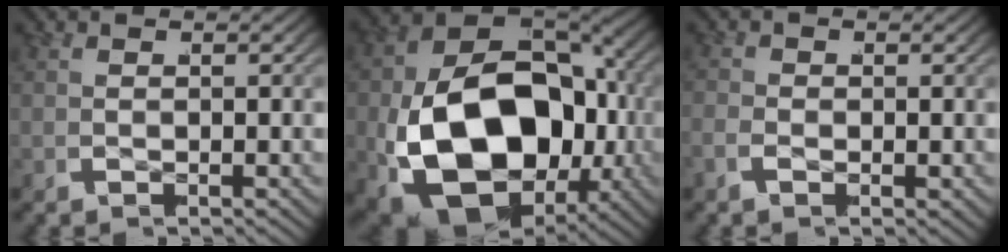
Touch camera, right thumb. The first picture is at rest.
{"total": 21.1, "force": [-2.5, 13.4, 16.2], "torque": [-0.359, -0.059, -0.013]}
{"total": 0.6, "force": [-0.5, 0.3, 0.0], "torque": [-0.001, 0.000, -0.013]}